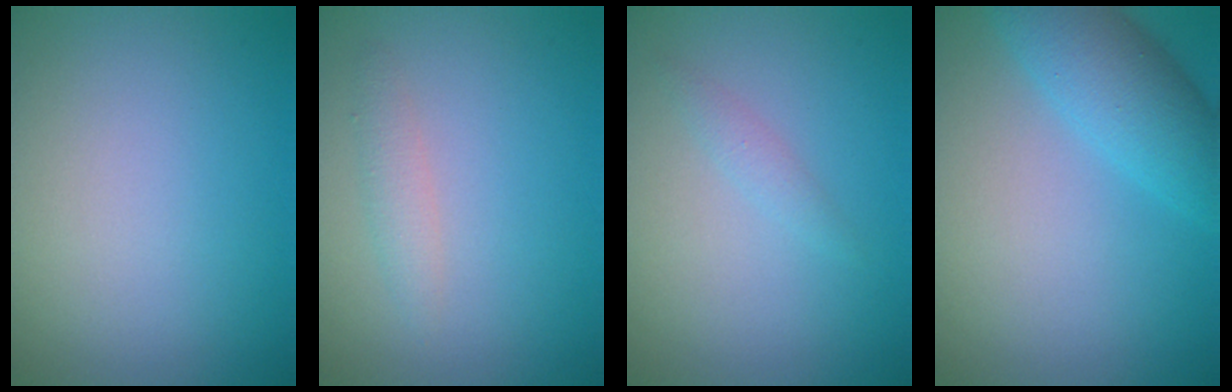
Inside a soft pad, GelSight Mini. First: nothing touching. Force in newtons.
{"total": 1.4, "press": 1.4, "slide": 0.1}
{"total": 0.9, "press": 0.9, "slide": 0.0}
{"total": 5.0, "press": 5.0, "slide": 0.2}